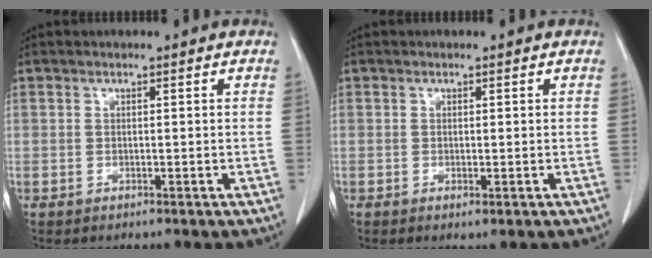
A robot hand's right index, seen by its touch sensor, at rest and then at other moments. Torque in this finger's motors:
{"motor_torque": [0.03, 0.11, 0.10, 0.02]}